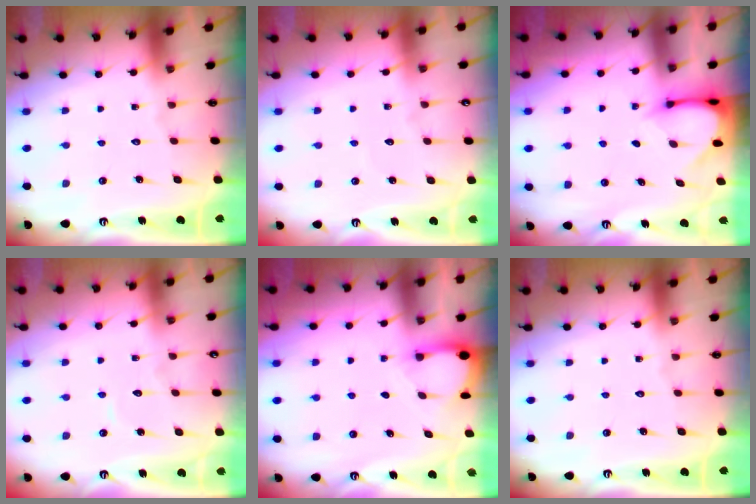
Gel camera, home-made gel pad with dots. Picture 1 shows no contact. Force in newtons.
{"total": 3.0, "press": 3.0, "slide": 0.1}
{"total": 3.4, "press": 3.4, "slide": 0.3}
{"total": 5.6, "press": 5.6, "slide": 0.3}
{"total": 2.8, "press": 2.8, "slide": 0.3}
{"total": 0.0}